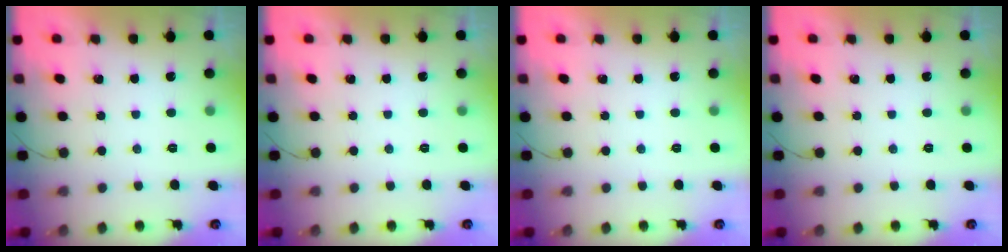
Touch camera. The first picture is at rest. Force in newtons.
{"total": 0.0}
{"total": 0.0}
{"total": 0.0}